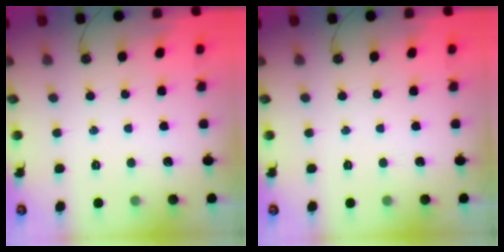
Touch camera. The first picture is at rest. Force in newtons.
{"total": 0.0}